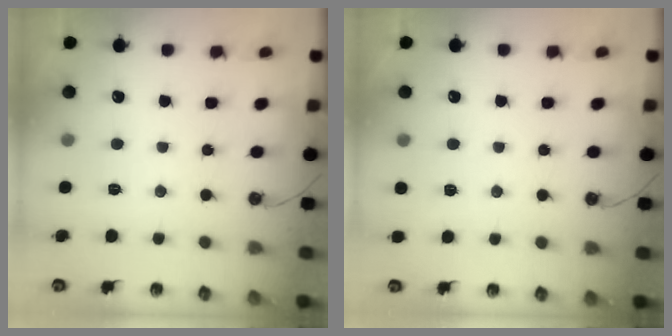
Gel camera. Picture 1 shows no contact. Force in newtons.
{"total": 2.8, "press": 2.3, "slide": 1.5}